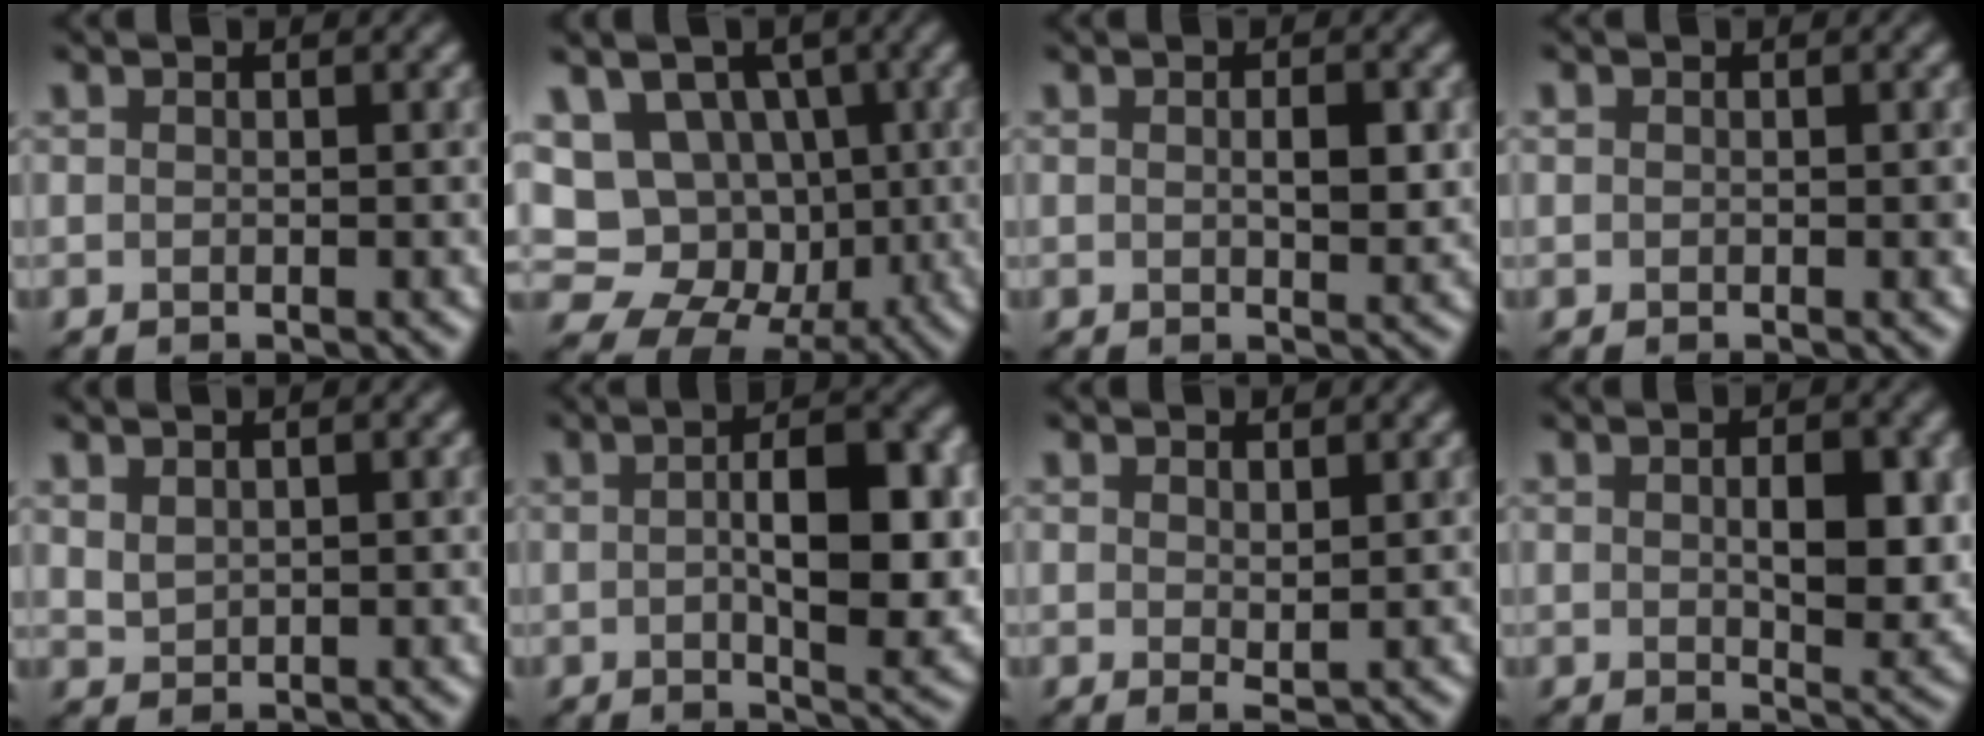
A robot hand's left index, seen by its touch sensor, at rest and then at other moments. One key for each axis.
{"total": 11.1, "fx": 0.2, "fy": 9.6, "fz": 5.5, "tx": -0.091, "ty": 0.035, "tz": -0.028}
{"total": 2.2, "fx": 0.3, "fy": 0.7, "fz": 2.0, "tx": -0.036, "ty": -0.002, "tz": 0.007}
{"total": 0.6, "fx": 0.1, "fy": 0.5, "fz": 0.3, "tx": -0.002, "ty": -0.003, "tz": 0.000}
{"total": 1.3, "fx": 0.8, "fy": 0.8, "fz": 0.7, "tx": -0.017, "ty": -0.002, "tz": 0.023}
{"total": 8.1, "fx": 0.2, "fy": 2.8, "fz": 7.6, "tx": -0.109, "ty": 0.001, "tz": 0.001}
{"total": 0.9, "fx": 0.6, "fy": 0.3, "fz": 0.7, "tx": -0.012, "ty": -0.005, "tz": 0.012}
{"total": 4.7, "fx": 0.6, "fy": 2.1, "fz": 4.2, "tx": -0.068, "ty": -0.004, "tz": 0.014}